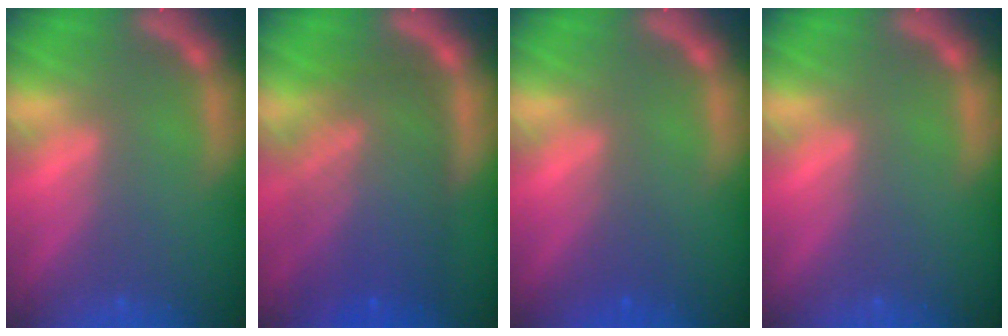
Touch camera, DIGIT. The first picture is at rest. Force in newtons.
{"total": 10.1}
{"total": 1.5}
{"total": 0.0}